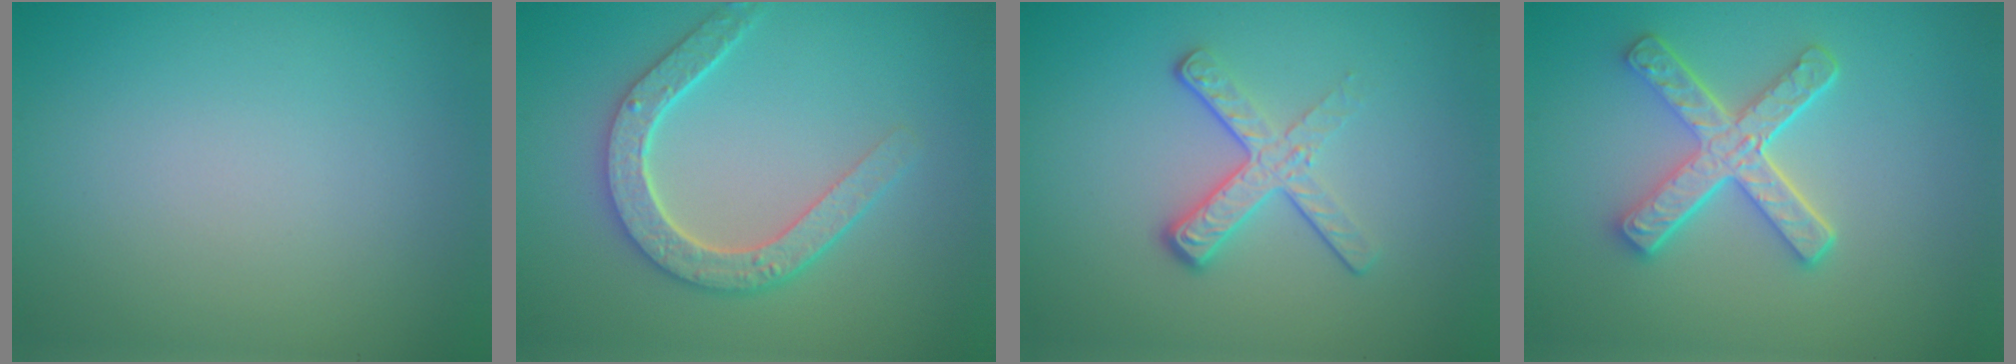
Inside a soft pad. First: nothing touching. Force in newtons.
{"total": 4.6, "press": 3.7, "slide": 2.6}
{"total": 3.7, "press": 2.5, "slide": 2.7}
{"total": 4.8, "press": 3.7, "slide": 3.0}